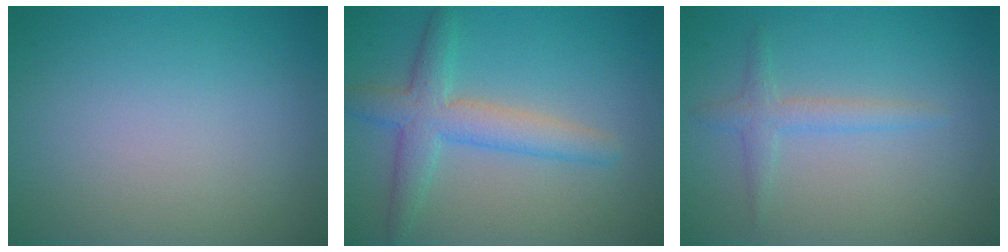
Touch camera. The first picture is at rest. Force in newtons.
{"total": 4.3, "press": 4.2, "slide": 0.2}
{"total": 1.8, "press": 1.8, "slide": 0.0}